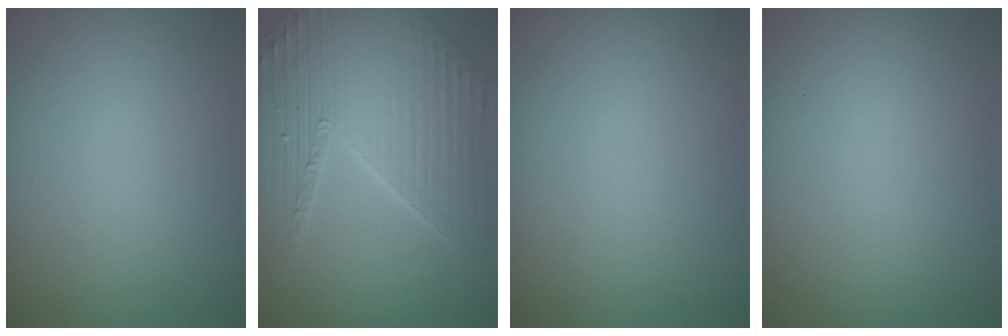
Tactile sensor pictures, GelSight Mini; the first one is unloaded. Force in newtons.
{"total": 6.9, "press": 5.5, "slide": 4.2}
{"total": 0.0}
{"total": 0.0}